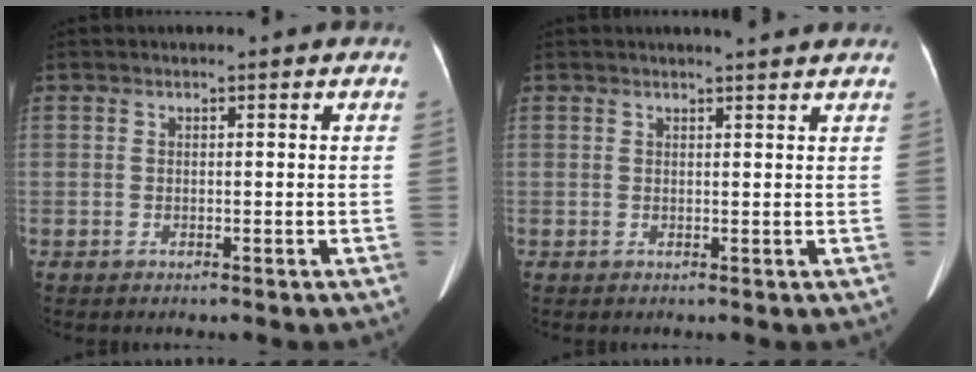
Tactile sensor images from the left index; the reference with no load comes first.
{"total": 3.4, "force": [3.2, -0.3, 1.2], "torque": [-0.019, 0.006, 0.036]}